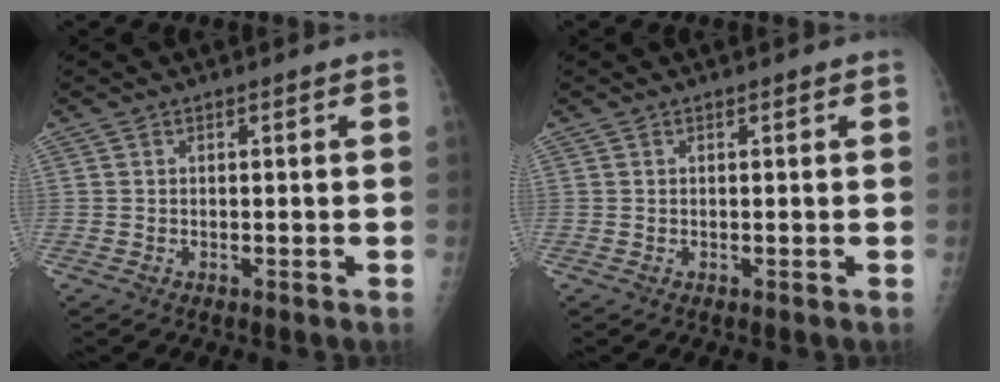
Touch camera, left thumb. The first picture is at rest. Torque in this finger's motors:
{"motor_torque": [0.00, 0.00, -0.02, -0.02, 0.00]}